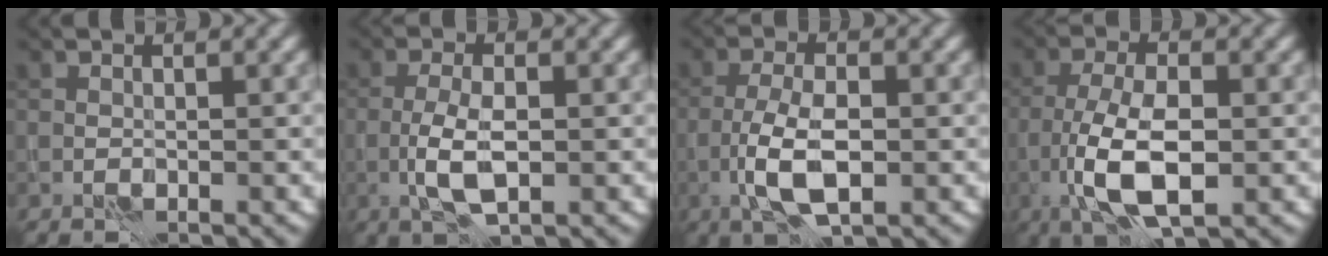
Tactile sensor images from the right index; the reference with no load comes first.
{"total": 3.8, "force": [-1.2, 1.3, 3.4], "torque": [-0.074, -0.001, -0.026]}
{"total": 5.1, "force": [-1.8, 1.9, 4.4], "torque": [-0.089, -0.001, -0.036]}
{"total": 6.8, "force": [-1.8, 2.7, 6.0], "torque": [-0.122, -0.001, -0.035]}